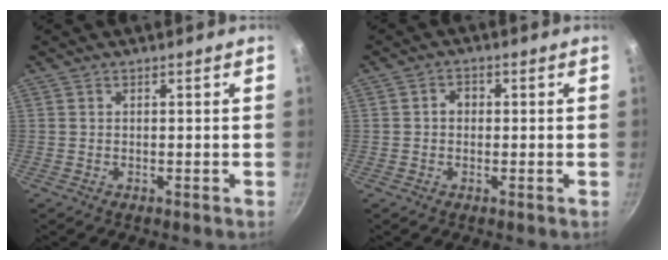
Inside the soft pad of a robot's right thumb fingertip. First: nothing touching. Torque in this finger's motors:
{"motor_torque": [-0.03, -0.15, 0.52, 0.24, 0.03]}